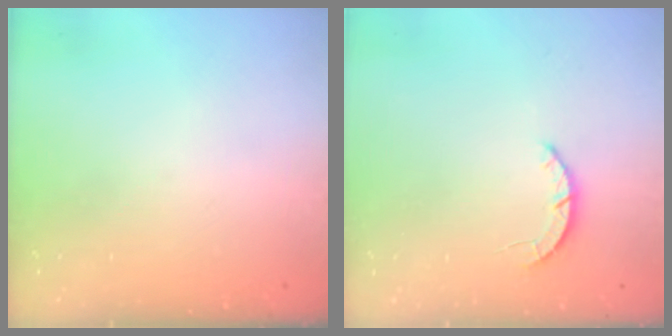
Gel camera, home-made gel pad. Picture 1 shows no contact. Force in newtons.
{"total": 2.2, "press": 2.2, "slide": 0.3}